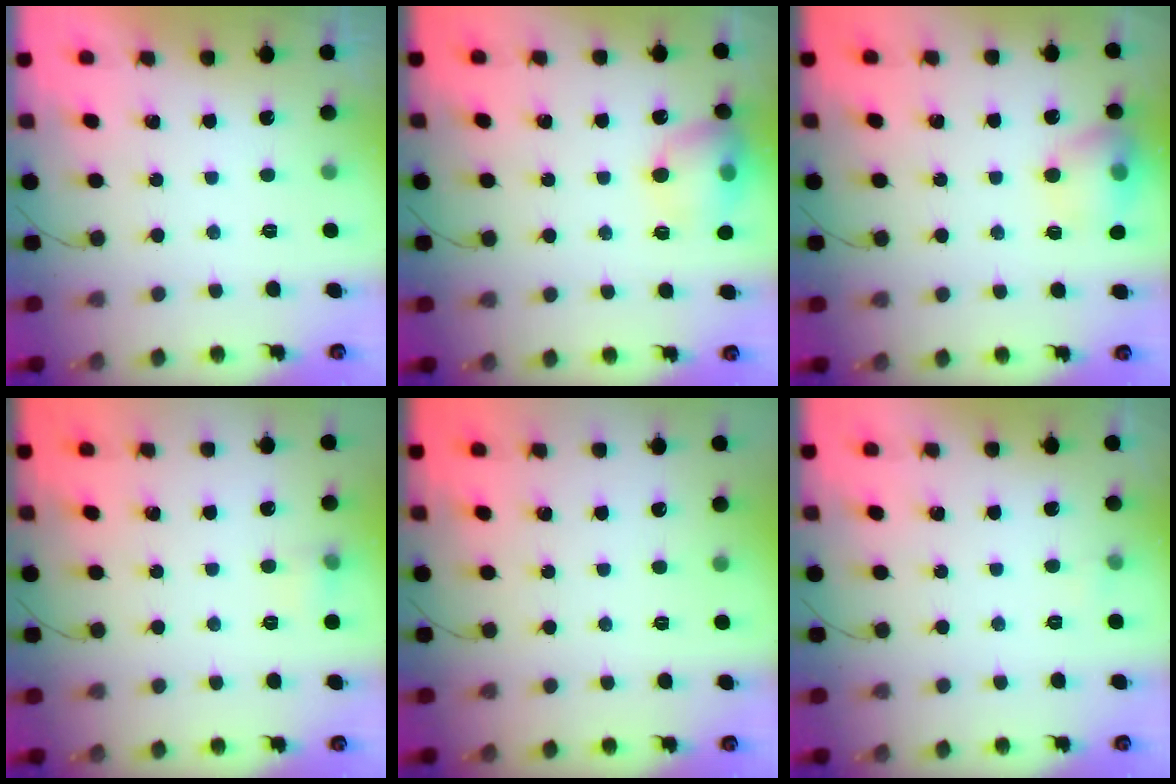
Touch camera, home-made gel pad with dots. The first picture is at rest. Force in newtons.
{"total": 11.9, "press": 11.7, "slide": 1.9}
{"total": 12.8, "press": 12.7, "slide": 1.5}
{"total": 5.7, "press": 5.5, "slide": 1.5}
{"total": 0.0}
{"total": 2.6, "press": 2.4, "slide": 1.0}